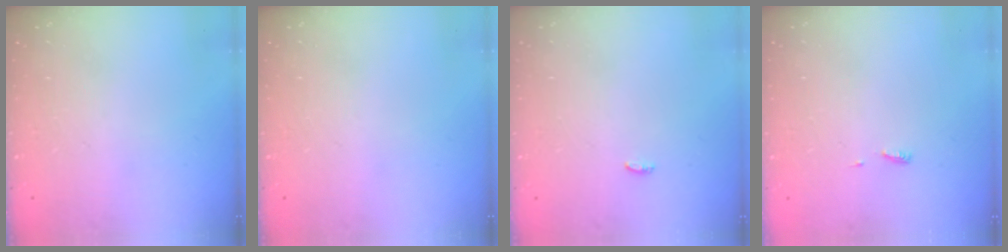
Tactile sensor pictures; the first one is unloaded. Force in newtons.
{"total": 0.0}
{"total": 3.4, "press": 3.3, "slide": 1.0}
{"total": 3.9, "press": 3.9, "slide": 0.6}